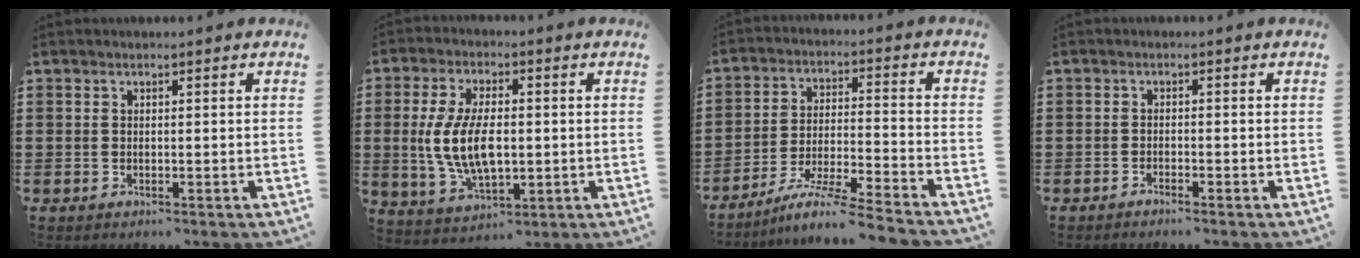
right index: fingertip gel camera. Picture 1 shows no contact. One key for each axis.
{"total": 9.3, "fx": -0.2, "fy": 4.6, "fz": 8.0, "tx": -0.179, "ty": 0.000, "tz": -0.009}
{"total": 8.1, "fx": -7.0, "fy": -0.6, "fz": 3.9, "tx": -0.085, "ty": -0.015, "tz": -0.141}
{"total": 1.2, "fx": -1.2, "fy": -0.3, "fz": 0.1, "tx": -0.003, "ty": -0.001, "tz": -0.023}